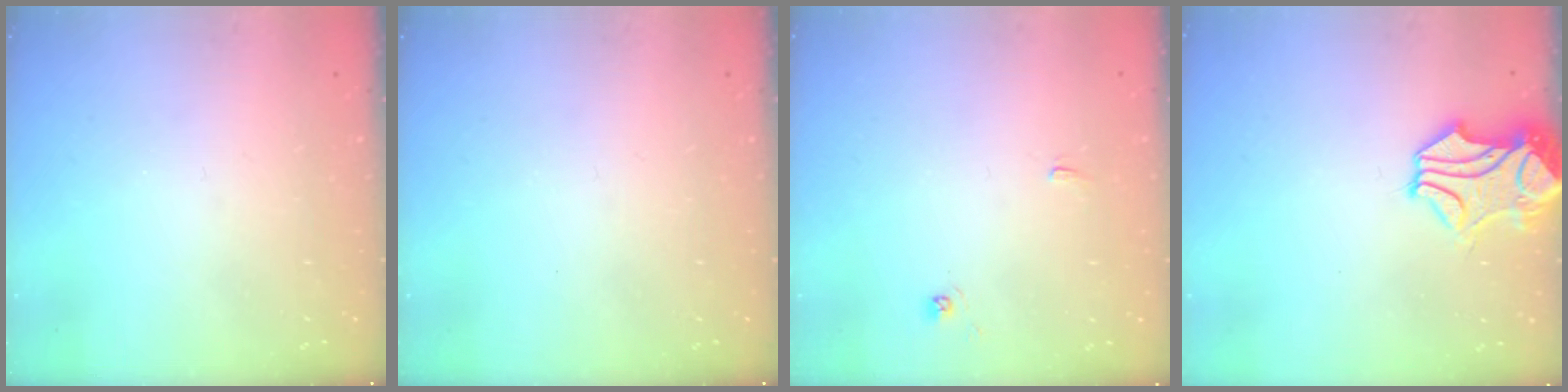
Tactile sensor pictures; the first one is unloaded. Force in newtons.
{"total": 0.0}
{"total": 2.6, "press": 2.5, "slide": 0.3}
{"total": 2.2, "press": 1.8, "slide": 1.2}